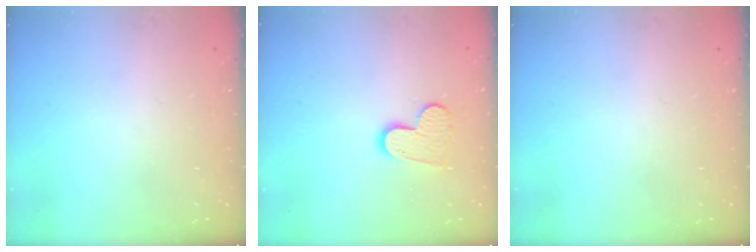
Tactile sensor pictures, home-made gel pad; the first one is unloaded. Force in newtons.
{"total": 9.9, "press": 9.8, "slide": 0.7}
{"total": 0.0}